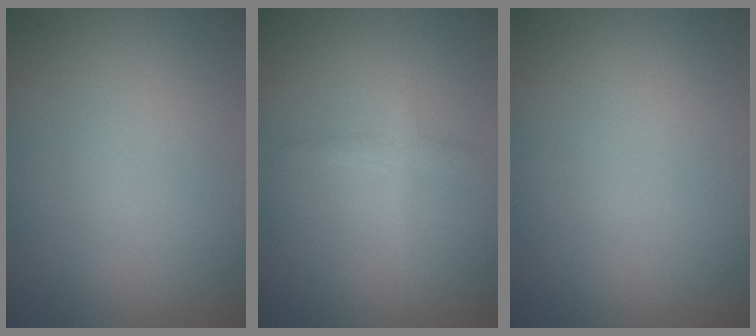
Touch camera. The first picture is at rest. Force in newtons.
{"total": 1.9, "press": 1.9, "slide": 0.1}
{"total": 0.0}